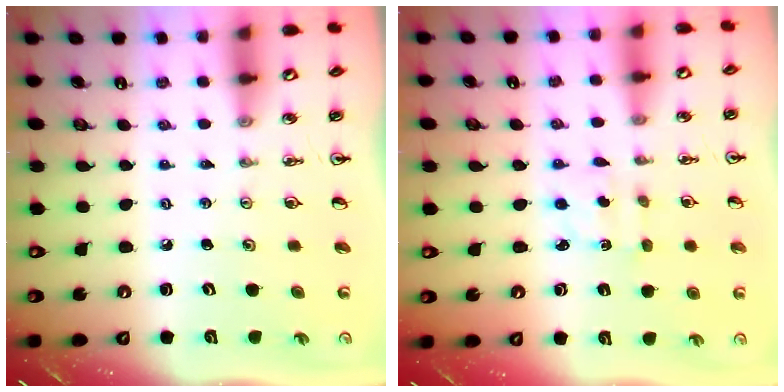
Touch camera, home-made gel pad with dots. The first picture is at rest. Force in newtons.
{"total": 2.1, "press": 2.0, "slide": 0.6}